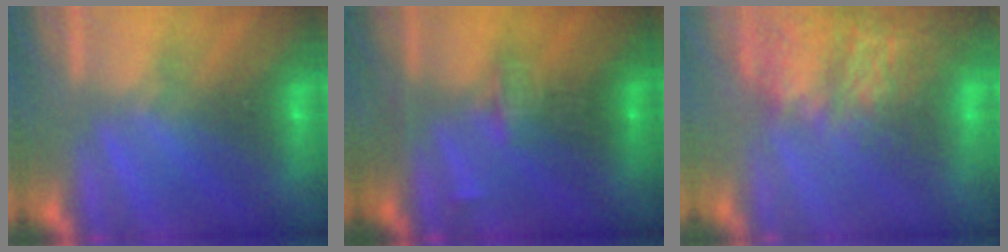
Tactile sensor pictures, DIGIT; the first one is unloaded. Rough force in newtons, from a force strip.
{"total": 2.9}
{"total": 9.6}